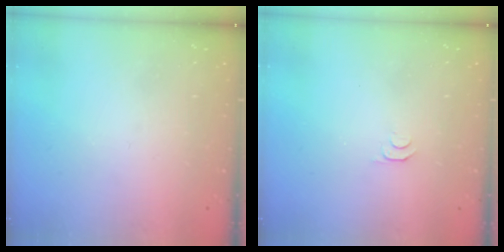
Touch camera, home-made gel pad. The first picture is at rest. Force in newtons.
{"total": 3.4, "press": 3.4, "slide": 0.5}